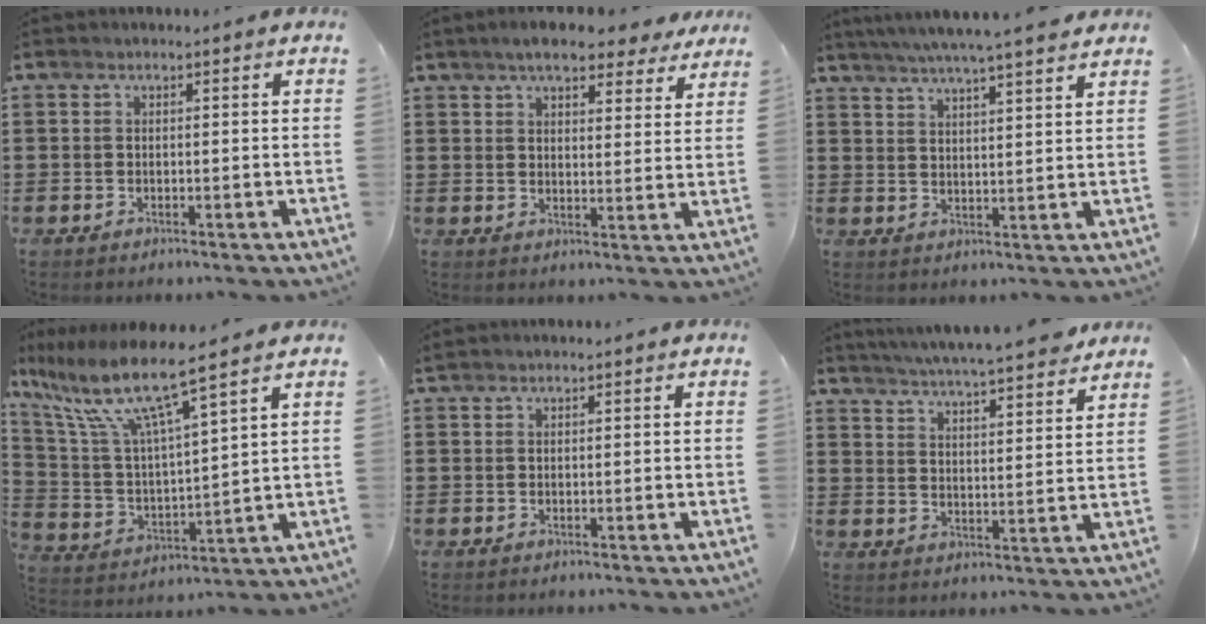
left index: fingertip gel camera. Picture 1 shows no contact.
{"total": 6.5, "force": [5.6, 1.4, 2.9], "torque": [-0.066, -0.010, 0.101]}
{"total": 5.3, "force": [4.7, -0.5, 2.4], "torque": [-0.060, -0.020, 0.083]}
{"total": 10.4, "force": [7.8, 0.6, 6.9], "torque": [-0.171, -0.052, 0.125]}
{"total": 0.0}
{"total": 5.5, "force": [5.2, -0.8, 1.8], "torque": [-0.056, -0.041, 0.086]}